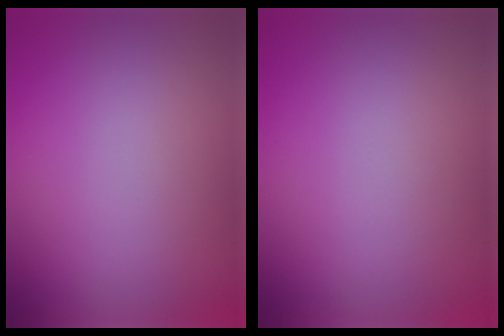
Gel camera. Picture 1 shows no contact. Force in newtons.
{"total": 0.0}